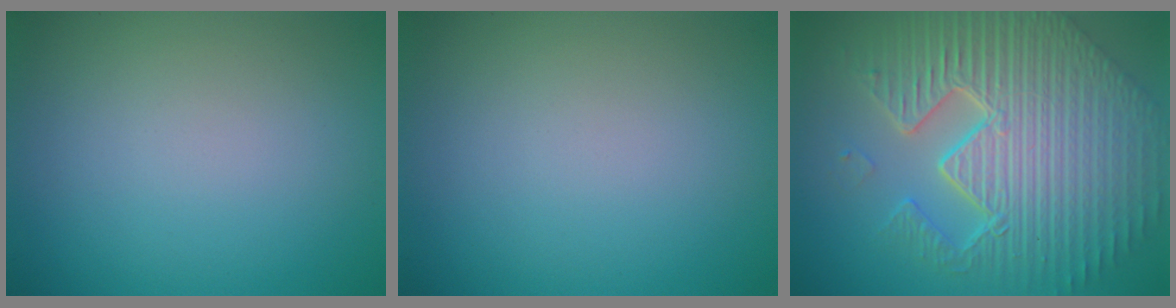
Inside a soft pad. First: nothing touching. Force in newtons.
{"total": 0.0}
{"total": 11.4, "press": 7.4, "slide": 8.7}